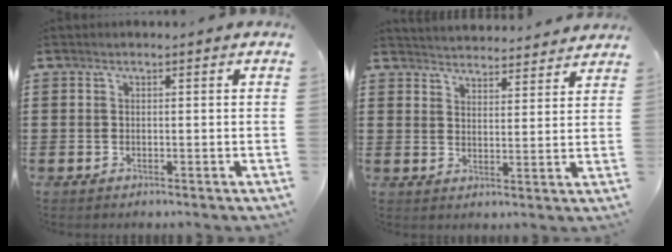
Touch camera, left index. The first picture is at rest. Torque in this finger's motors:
{"motor_torque": [2.14, 0.00, 0.15, 0.02]}